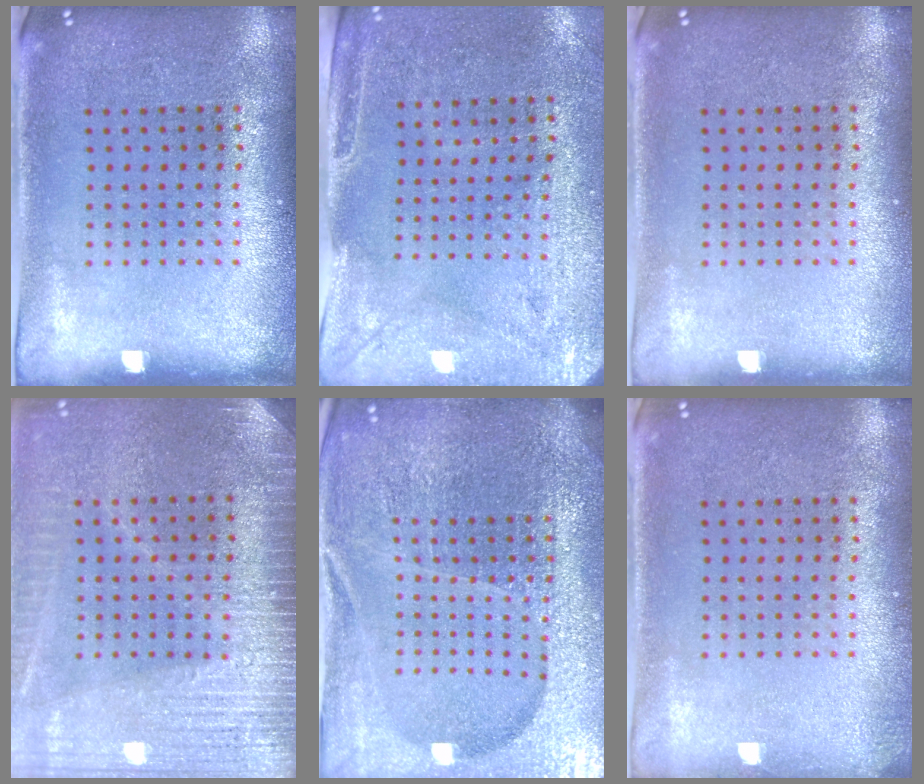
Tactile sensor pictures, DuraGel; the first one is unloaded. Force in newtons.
{"total": 2.9, "press": 2.5, "slide": 1.6}
{"total": 0.0}
{"total": 3.5, "press": 3.0, "slide": 1.7}
{"total": 6.2, "press": 5.5, "slide": 2.9}
{"total": 0.7, "press": 0.7, "slide": 0.2}